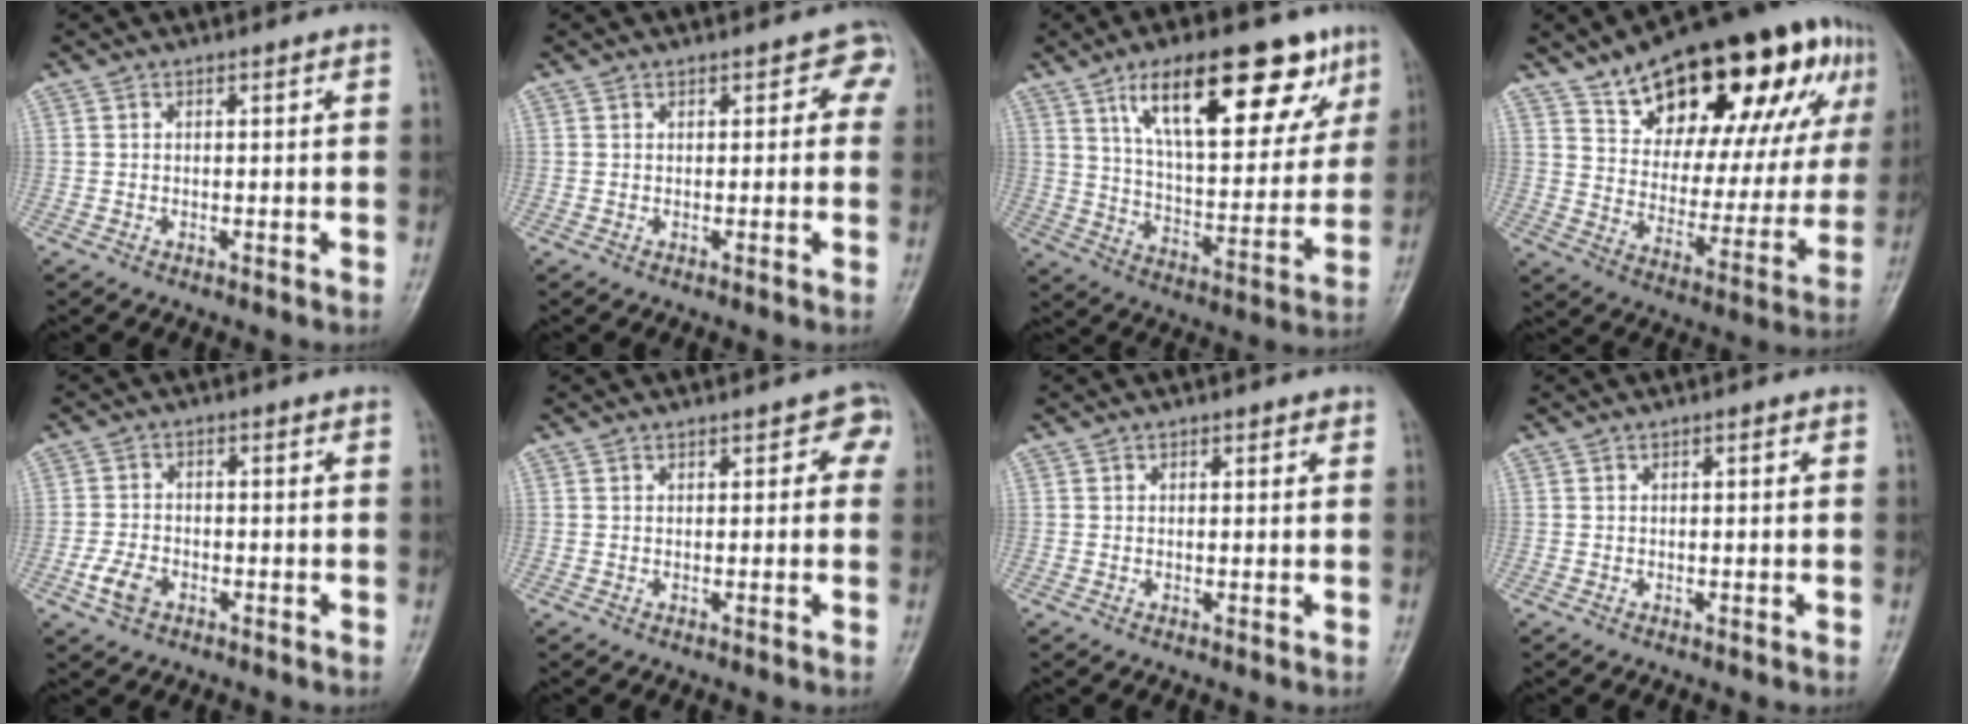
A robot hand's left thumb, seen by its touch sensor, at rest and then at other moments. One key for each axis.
{"total": 2.7, "fx": 1.3, "fy": 1.9, "fz": 1.3, "tx": 0.018, "ty": 0.003, "tz": 0.005}
{"total": 23.0, "fx": 12.1, "fy": 9.1, "fz": 17.2, "tx": -0.217, "ty": -0.033, "tz": 0.197}
{"total": 29.5, "fx": 16.1, "fy": 12.8, "fz": 21.2, "tx": -0.274, "ty": -0.017, "tz": 0.244}
{"total": 4.4, "fx": -2.1, "fy": 2.9, "fz": 2.6, "tx": -0.050, "ty": 0.009, "tz": -0.042}
{"total": 2.7, "fx": 1.3, "fy": 1.8, "fz": 1.6, "tx": 0.009, "ty": 0.002, "tz": 0.008}
{"total": 1.1, "fx": 0.6, "fy": 0.6, "fz": 0.6, "tx": -0.001, "ty": -0.001, "tz": 0.004}
{"total": 0.6, "fx": 0.2, "fy": 0.2, "fz": 0.5, "tx": -0.006, "ty": 0.002, "tz": 0.001}